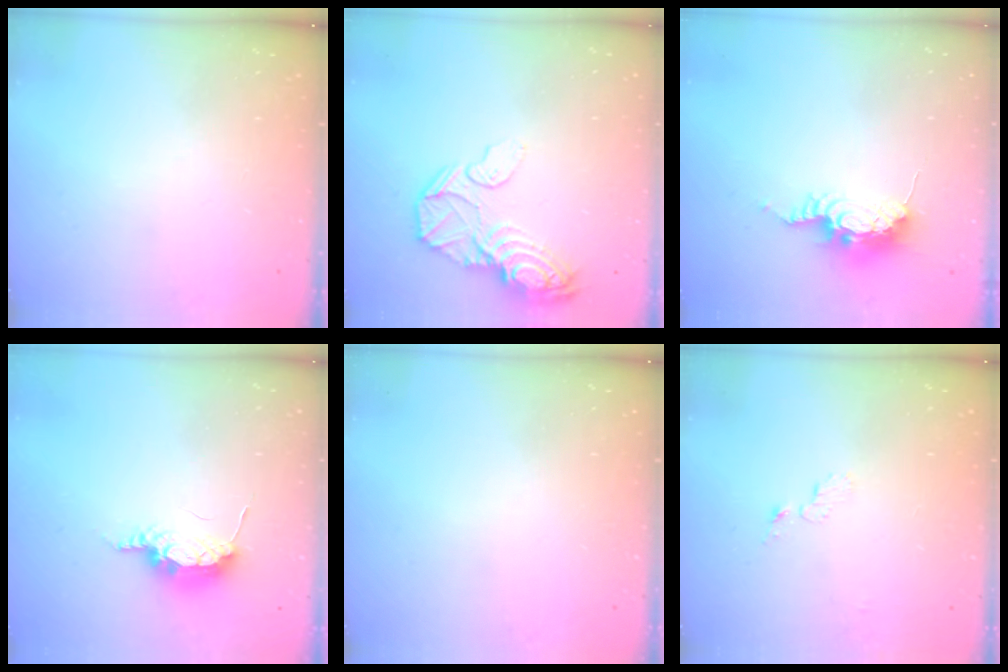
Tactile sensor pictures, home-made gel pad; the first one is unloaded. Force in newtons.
{"total": 21.5, "press": 18.0, "slide": 11.9}
{"total": 10.5, "press": 10.5, "slide": 0.2}
{"total": 7.8, "press": 7.6, "slide": 1.8}
{"total": 0.0}
{"total": 4.0, "press": 4.0, "slide": 0.4}